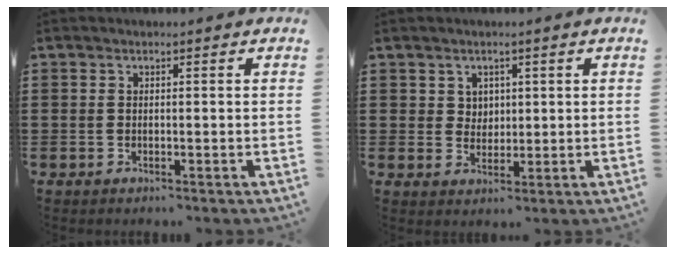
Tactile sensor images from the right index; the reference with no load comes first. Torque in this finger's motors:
{"motor_torque": [-0.71, 0.86, -0.02, -0.01]}